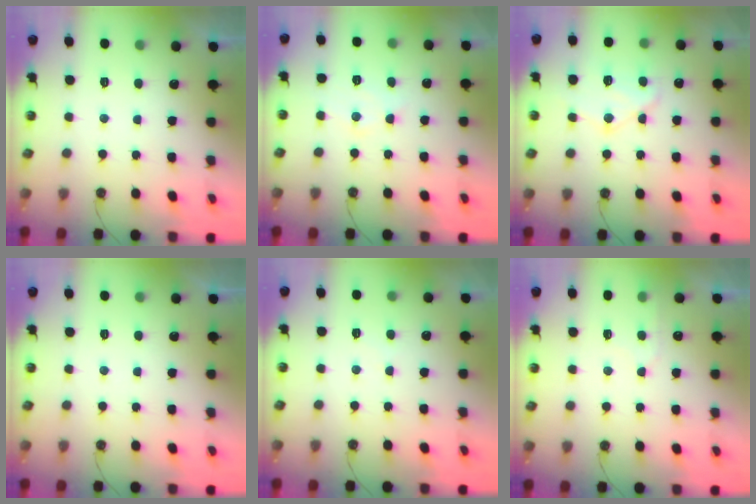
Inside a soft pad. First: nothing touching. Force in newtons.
{"total": 7.4, "press": 7.4, "slide": 0.1}
{"total": 12.1, "press": 12.0, "slide": 1.4}
{"total": 0.0}
{"total": 3.4, "press": 3.4, "slide": 0.5}
{"total": 5.8, "press": 5.8, "slide": 0.6}